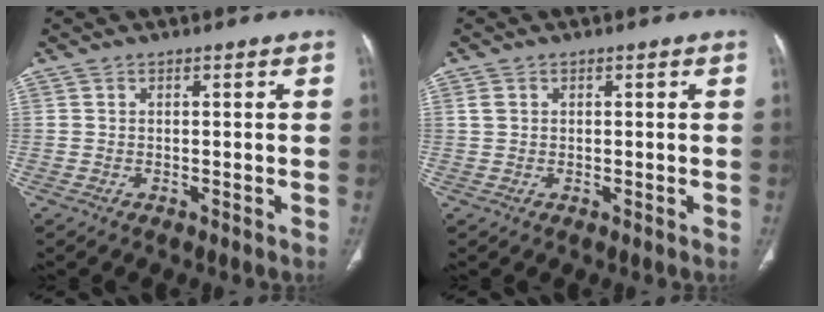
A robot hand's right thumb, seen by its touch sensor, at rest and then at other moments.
{"total": 1.5, "force": [0.6, 1.1, 0.8], "torque": [-0.011, 0.002, 0.014]}